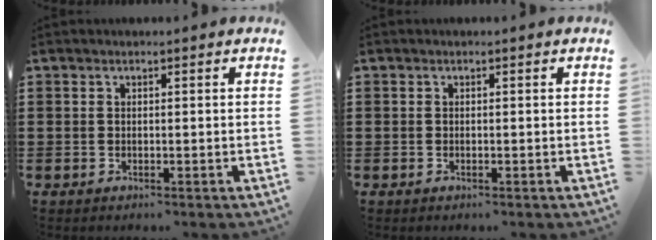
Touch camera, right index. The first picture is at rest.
{"total": 0.0}